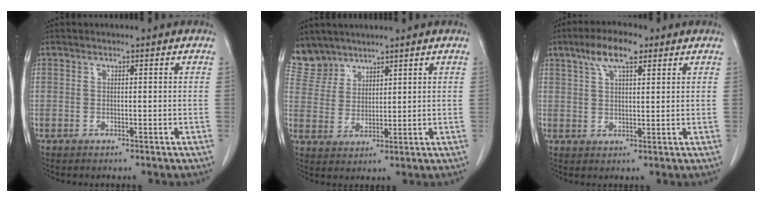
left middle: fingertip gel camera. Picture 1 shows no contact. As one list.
[{"total": 5.3, "force": [4.8, 2.2, -0.4], "torque": [0.006, 0.002, 0.108]}, {"total": 6.5, "force": [3.9, 1.8, 4.9], "torque": [-0.097, 0.015, 0.069]}]